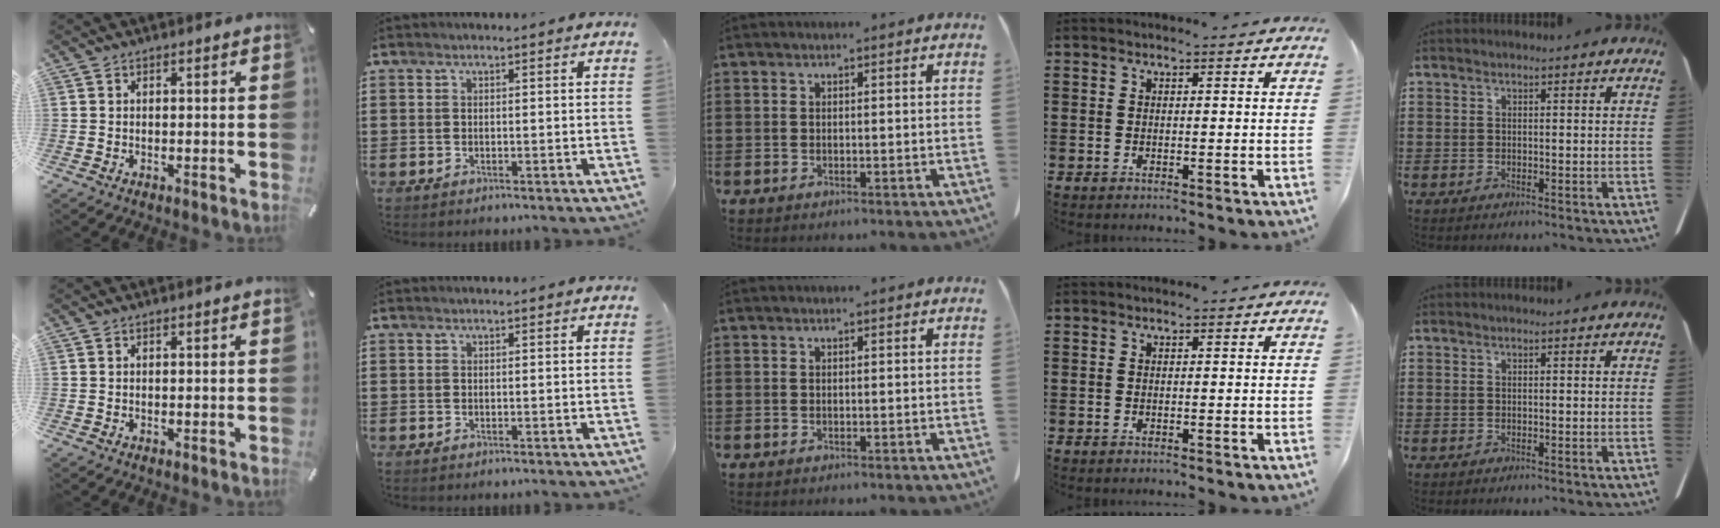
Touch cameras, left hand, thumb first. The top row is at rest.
{}